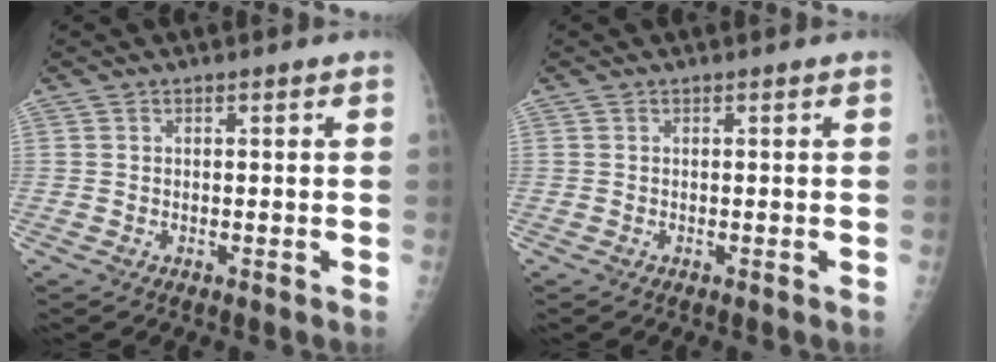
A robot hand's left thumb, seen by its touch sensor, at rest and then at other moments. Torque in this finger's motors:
{"motor_torque": [0.25, 0.15, 0.00, 0.00, 0.01]}